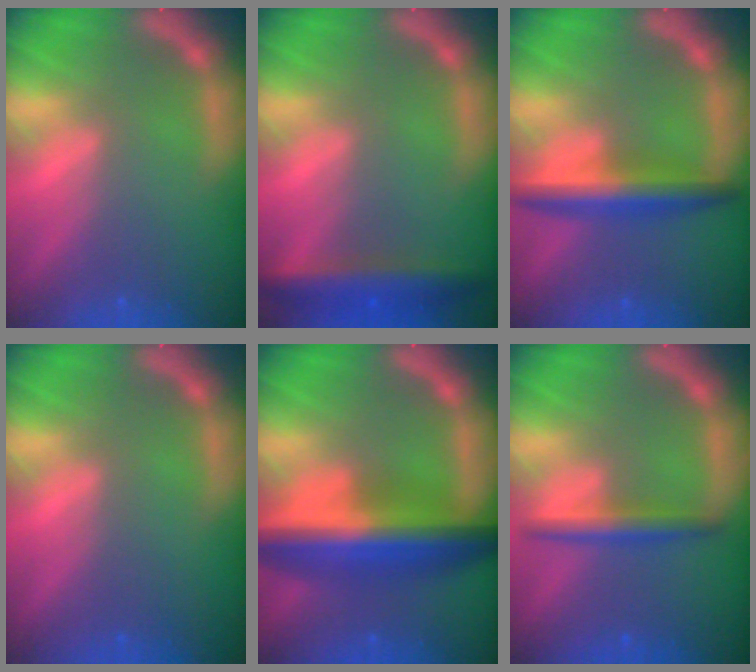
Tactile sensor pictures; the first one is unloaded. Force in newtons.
{"total": 5.0}
{"total": 5.0}
{"total": 0.0}
{"total": 10.0}
{"total": 3.0}